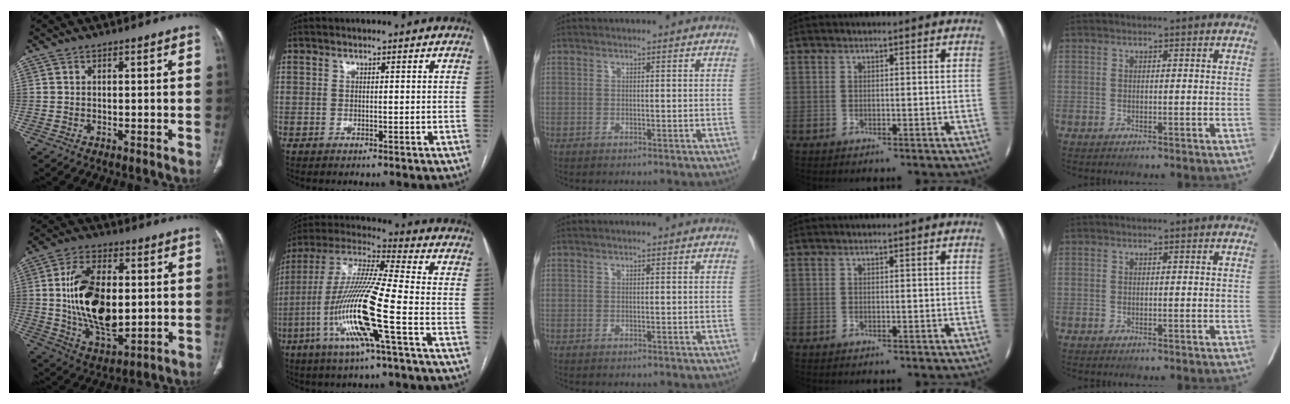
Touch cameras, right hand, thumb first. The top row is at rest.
{"thumb": {"total": 18.5, "force": [1.1, 10.1, 15.5], "torque": [-0.267, -0.011, 0.030]}, "index": {"total": 16.7, "force": [-5.6, 0.0, 15.8], "torque": [-0.329, -0.010, -0.112]}}